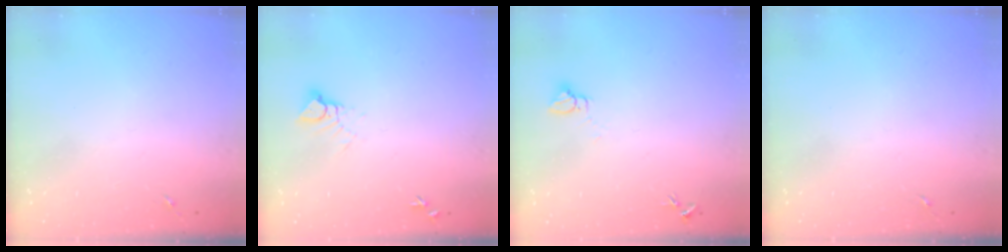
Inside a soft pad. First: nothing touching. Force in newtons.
{"total": 4.0, "press": 3.9, "slide": 0.4}
{"total": 3.2, "press": 3.2, "slide": 0.1}
{"total": 0.0}